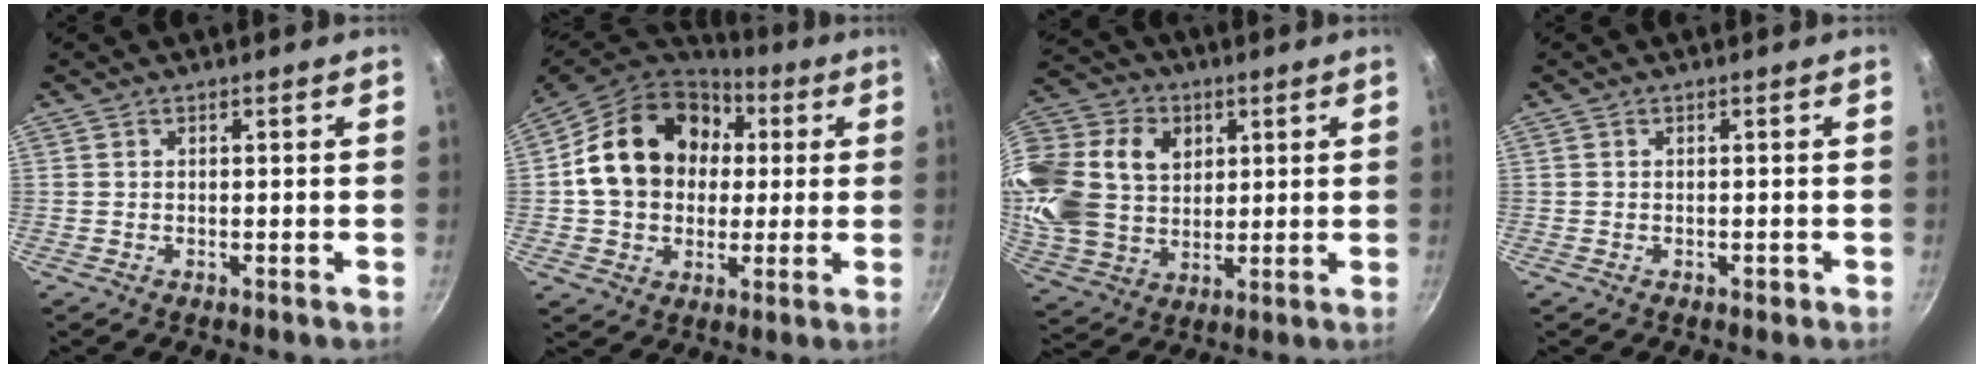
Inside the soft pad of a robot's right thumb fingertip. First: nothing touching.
{"total": 20.6, "force": [3.3, 16.3, 12.2], "torque": [-0.195, 0.030, 0.050]}
{"total": 25.1, "force": [6.9, 19.4, 14.4], "torque": [-0.309, 0.016, 0.134]}
{"total": 1.0, "force": [-0.4, 0.6, 0.6], "torque": [-0.003, 0.006, -0.004]}